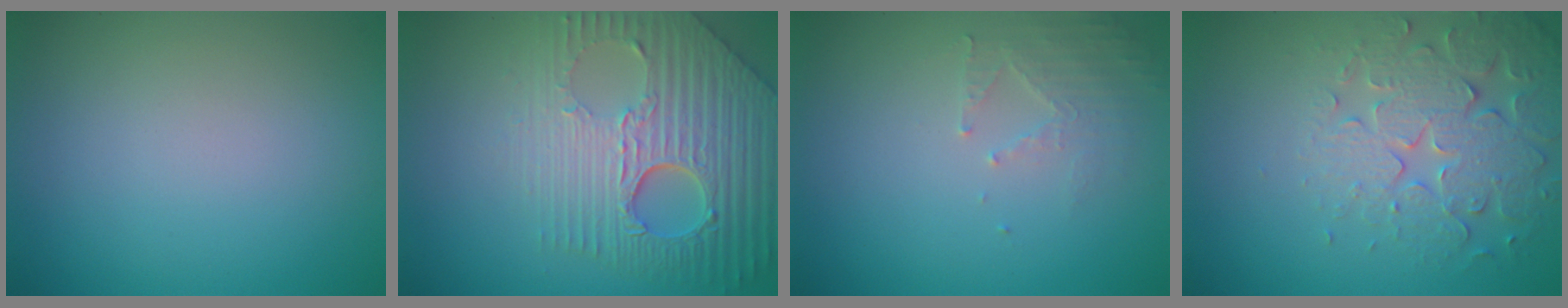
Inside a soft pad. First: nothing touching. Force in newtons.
{"total": 9.0, "press": 6.2, "slide": 6.6}
{"total": 2.0, "press": 1.9, "slide": 0.3}
{"total": 4.8, "press": 4.6, "slide": 1.5}